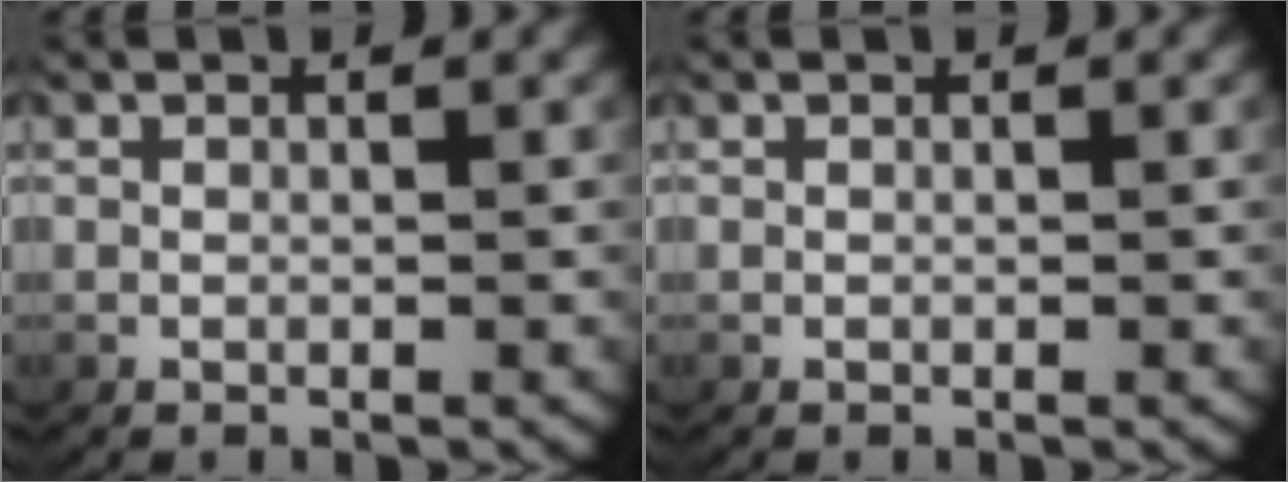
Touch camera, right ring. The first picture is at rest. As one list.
[{"total": 0.0}]